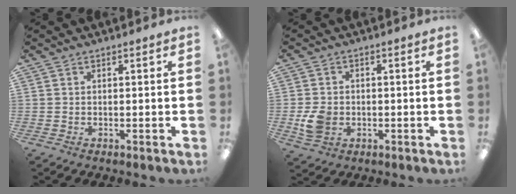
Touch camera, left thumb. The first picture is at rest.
{"total": 5.8, "force": [-1.3, 4.7, 3.1], "torque": [-0.055, -0.003, -0.027]}